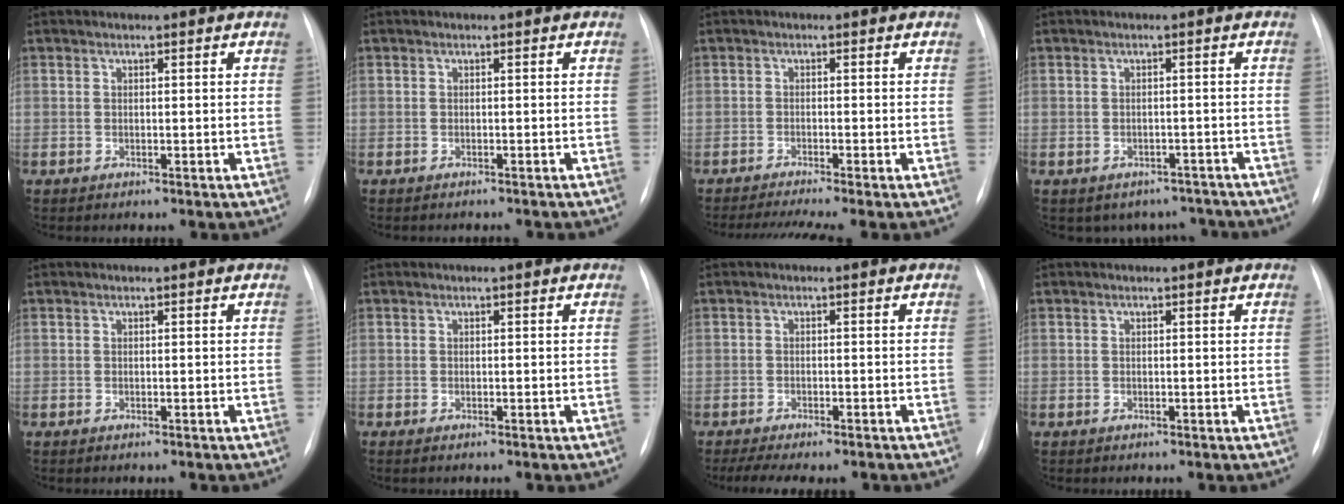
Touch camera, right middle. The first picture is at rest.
{"total": 3.0, "force": [-2.8, 0.2, 0.9], "torque": [-0.014, -0.004, -0.033]}
{"total": 5.4, "force": [-4.4, -0.8, 3.1], "torque": [-0.054, -0.012, -0.069]}
{"total": 6.8, "force": [-5.5, 4.0, 0.5], "torque": [0.009, 0.021, -0.061]}
{"total": 0.6, "force": [-0.5, 0.0, 0.3], "torque": [-0.007, -0.004, -0.005]}
{"total": 0.6, "force": [-0.5, 0.0, 0.4], "torque": [-0.012, -0.004, -0.005]}
{"total": 8.6, "force": [-7.1, 2.2, 4.3], "torque": [-0.065, -0.003, -0.099]}
{"total": 0.0}